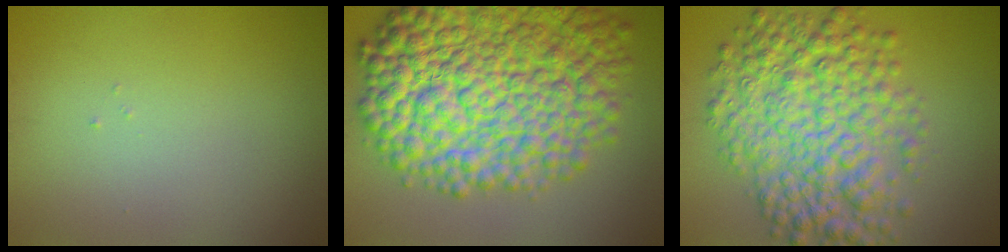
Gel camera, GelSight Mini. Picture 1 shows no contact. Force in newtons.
{"total": 14.4, "press": 14.4, "slide": 0.4}
{"total": 8.5, "press": 8.5, "slide": 0.0}